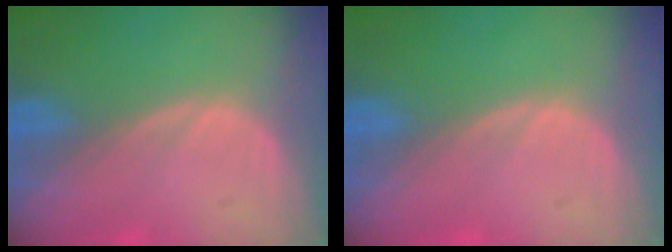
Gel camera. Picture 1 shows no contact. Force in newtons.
{"total": 0.0}